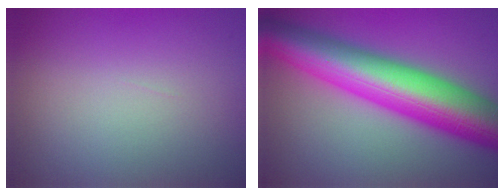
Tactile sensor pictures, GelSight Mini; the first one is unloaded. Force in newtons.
{"total": 13.1, "press": 13.1, "slide": 0.2}